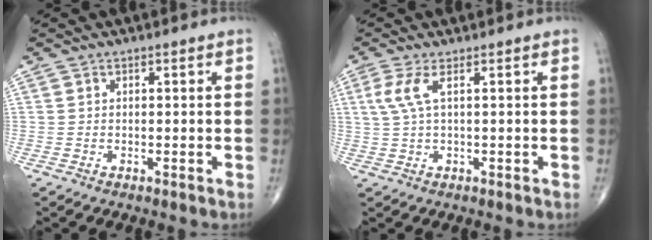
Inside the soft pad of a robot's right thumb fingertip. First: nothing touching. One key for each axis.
{"total": 3.8, "fx": 1.2, "fy": 0.7, "fz": 3.6, "tx": -0.105, "ty": 0.008, "tz": 0.031}